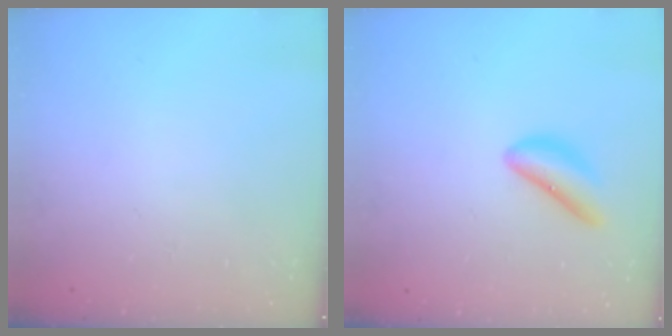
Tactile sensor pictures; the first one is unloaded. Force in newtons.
{"total": 8.4, "press": 8.3, "slide": 0.9}